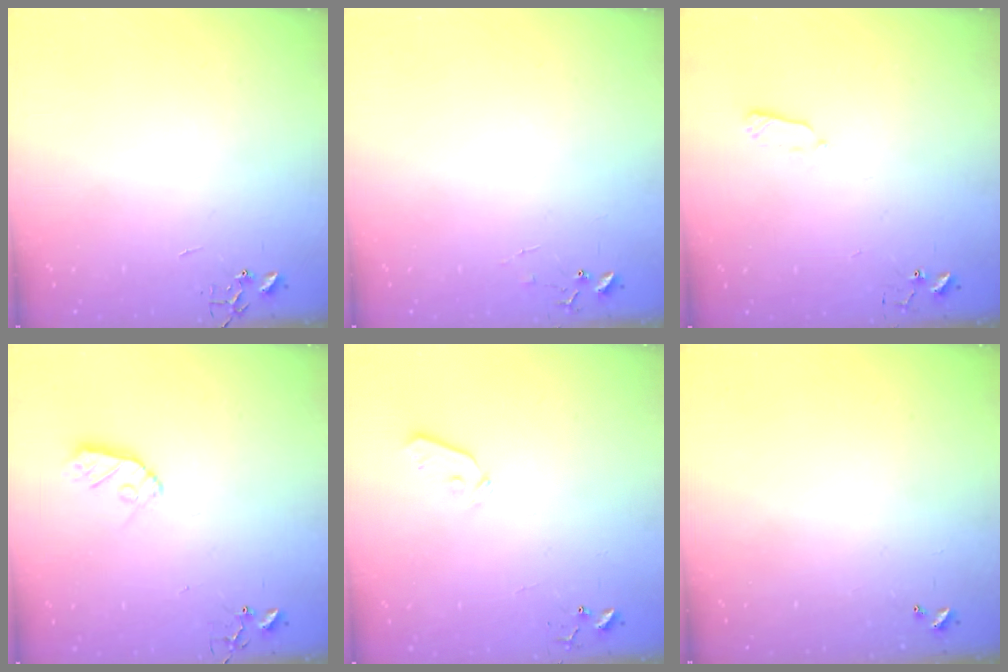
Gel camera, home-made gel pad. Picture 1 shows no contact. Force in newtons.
{"total": 6.9, "press": 6.9, "slide": 0.4}
{"total": 4.7, "press": 4.6, "slide": 0.9}
{"total": 8.0, "press": 8.0, "slide": 0.5}
{"total": 4.4, "press": 4.3, "slide": 0.6}
{"total": 0.0}